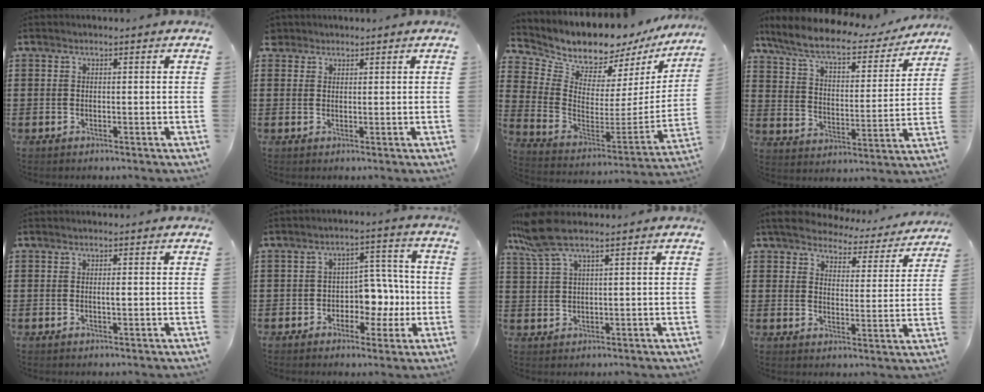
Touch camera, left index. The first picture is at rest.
{"total": 1.8, "force": [1.4, 1.0, 0.1], "torque": [-0.007, 0.006, 0.028]}
{"total": 7.4, "force": [7.1, 2.2, 0.5], "torque": [-0.061, -0.065, 0.124]}
{"total": 8.1, "force": [6.8, 1.5, 4.3], "torque": [-0.109, -0.033, 0.114]}
{"total": 0.9, "force": [0.1, 0.2, 0.9], "torque": [-0.018, -0.002, 0.003]}
{"total": 6.1, "force": [-1.1, 4.9, 3.4], "torque": [-0.059, 0.007, -0.025]}
{"total": 6.2, "force": [4.0, 0.9, 4.7], "torque": [-0.125, -0.009, 0.066]}
{"total": 5.1, "force": [4.9, 1.0, 0.7], "torque": [-0.041, -0.033, 0.085]}